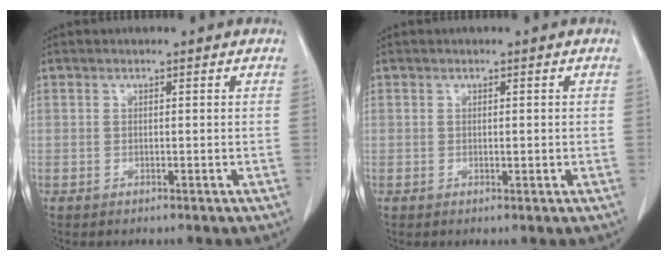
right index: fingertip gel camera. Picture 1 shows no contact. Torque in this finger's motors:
{"motor_torque": [-0.22, 0.31, -0.03, 0.01]}